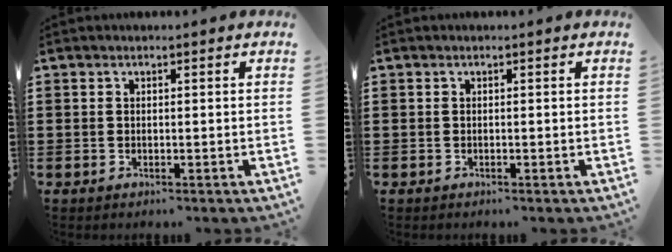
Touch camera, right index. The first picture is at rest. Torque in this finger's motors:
{"motor_torque": [0.00, 0.00, 0.00, 0.00]}